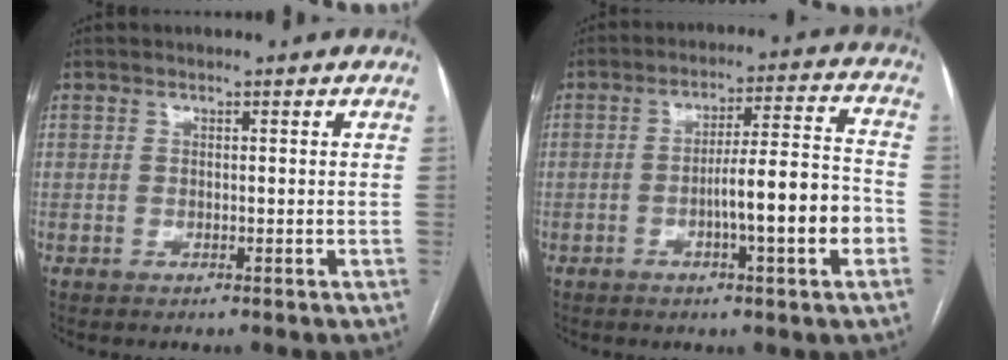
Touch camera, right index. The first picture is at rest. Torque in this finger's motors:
{"motor_torque": [1.63, -0.50, 0.73, 0.14]}